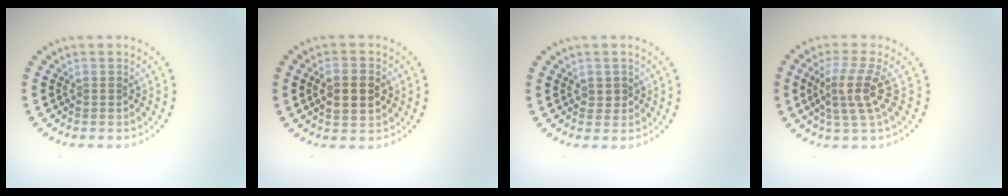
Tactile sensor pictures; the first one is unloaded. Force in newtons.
{"total": 3.5, "press": 3.5, "slide": 0.2}
{"total": 0.7, "press": 0.7, "slide": 0.2}
{"total": 3.8, "press": 2.8, "slide": 2.6}